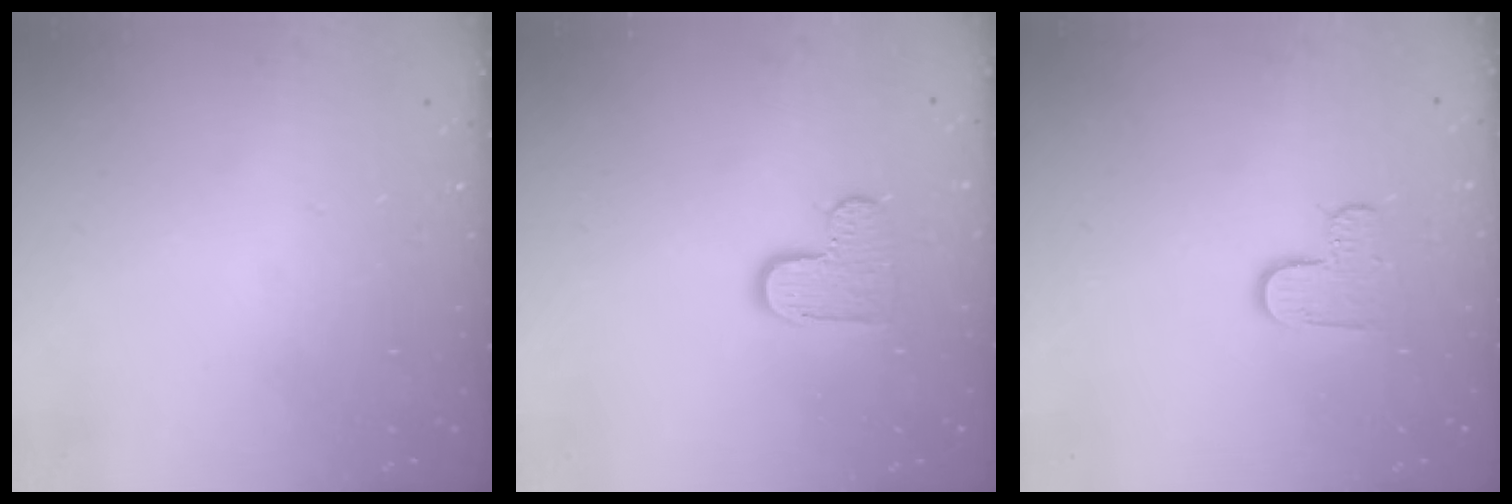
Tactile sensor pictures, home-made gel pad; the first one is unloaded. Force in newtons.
{"total": 7.7, "press": 7.6, "slide": 0.3}
{"total": 4.6, "press": 4.5, "slide": 0.5}